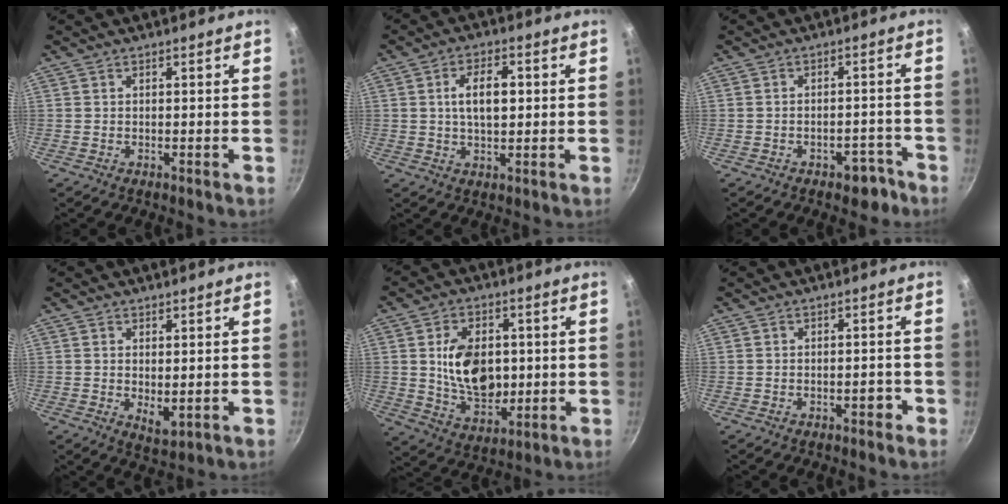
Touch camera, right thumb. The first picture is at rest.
{"total": 7.5, "force": [1.0, 3.9, 6.3], "torque": [-0.096, 0.009, 0.014]}
{"total": 4.6, "force": [-3.1, 2.6, 2.2], "torque": [-0.004, 0.038, -0.024]}
{"total": 3.7, "force": [0.3, 1.8, 3.2], "torque": [-0.050, -0.014, 0.008]}
{"total": 13.5, "force": [1.1, 9.2, 9.8], "torque": [-0.136, -0.012, 0.026]}
{"total": 1.7, "force": [-1.1, 0.9, 1.1], "torque": [-0.005, 0.018, -0.011]}